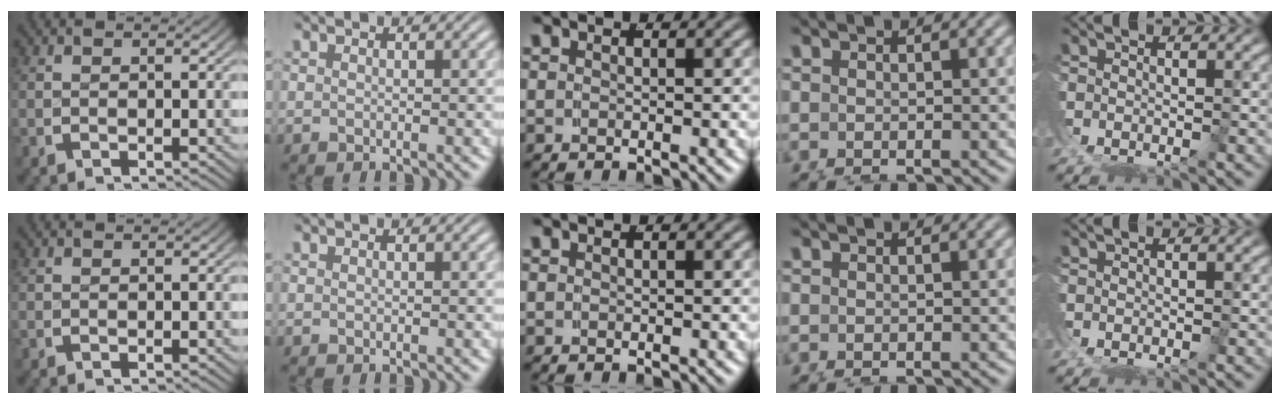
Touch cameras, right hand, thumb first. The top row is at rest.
{}